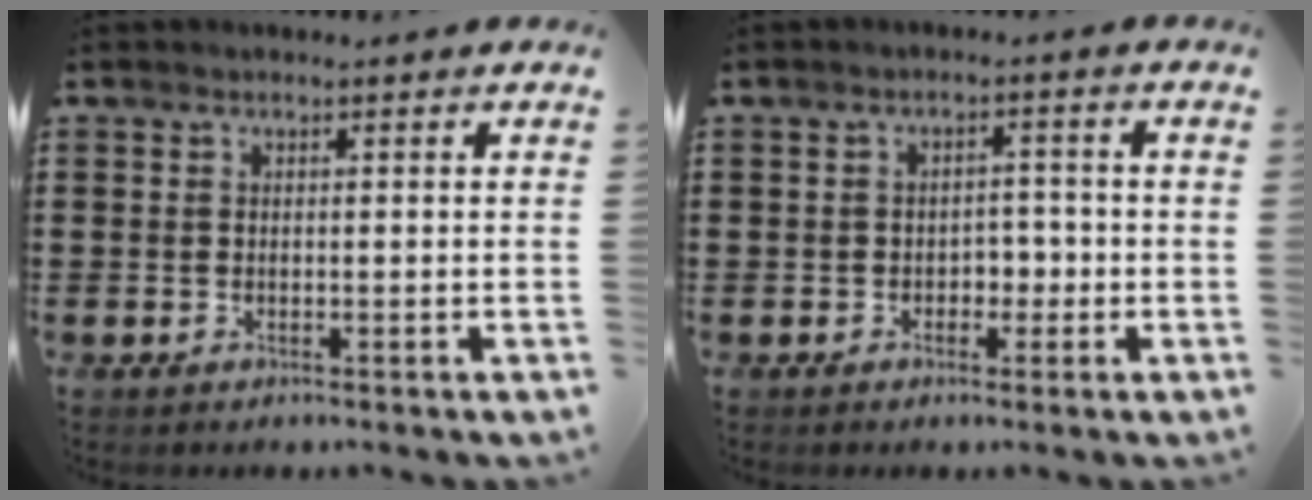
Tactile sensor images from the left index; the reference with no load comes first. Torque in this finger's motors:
{"motor_torque": [-0.03, -0.04, 0.11, 0.02]}